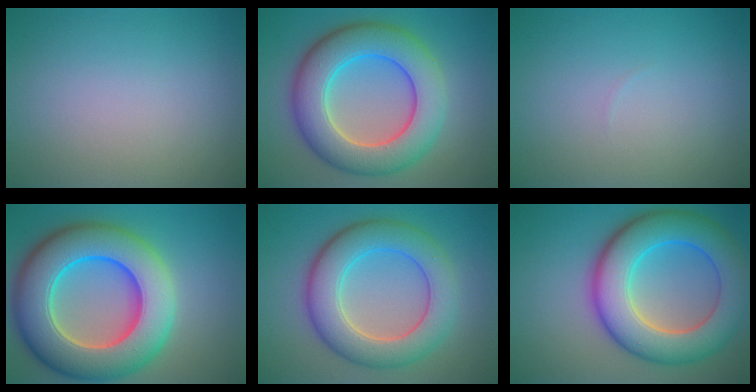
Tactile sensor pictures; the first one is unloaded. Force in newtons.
{"total": 9.7, "press": 9.7, "slide": 0.1}
{"total": 0.0}
{"total": 13.2, "press": 13.1, "slide": 2.1}
{"total": 7.9, "press": 7.8, "slide": 0.3}
{"total": 10.4, "press": 10.4, "slide": 0.3}